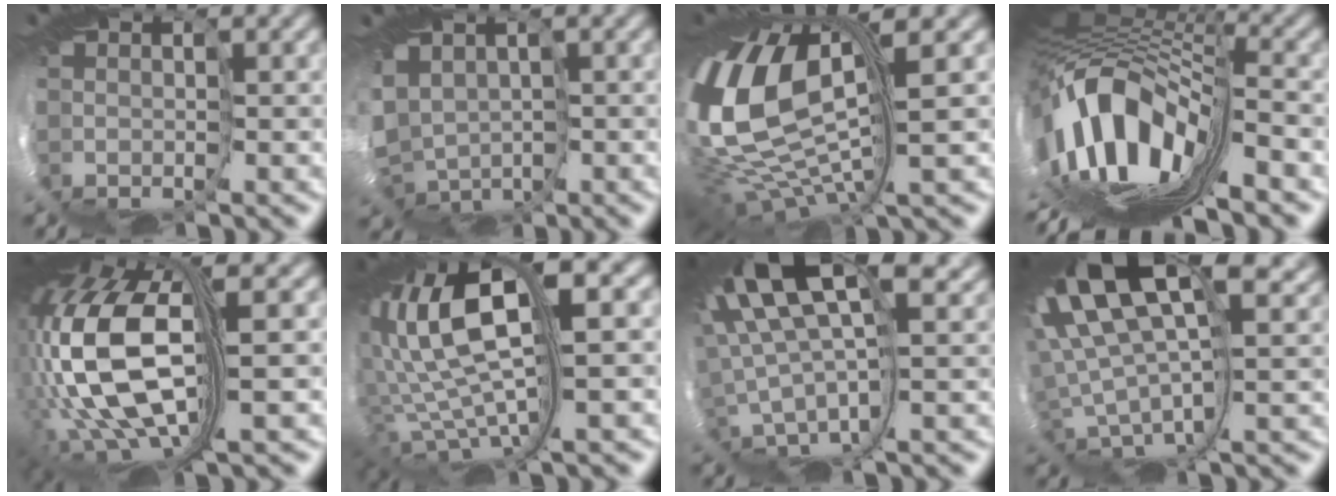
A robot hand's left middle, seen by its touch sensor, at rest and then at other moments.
{"total": 4.2, "force": [-1.6, 3.2, 2.3], "torque": [-0.101, -0.016, -0.004]}
{"total": 9.5, "force": [1.9, 2.8, 8.9], "torque": [-0.266, -0.004, 0.044]}
{"total": 11.5, "force": [-4.8, 3.5, 9.8], "torque": [-0.226, 0.017, -0.080]}
{"total": 12.2, "force": [-1.3, 3.6, 11.6], "torque": [-0.277, -0.018, -0.010]}
{"total": 10.3, "force": [2.7, 2.2, 9.7], "torque": [-0.254, 0.017, 0.064]}
{"total": 9.5, "force": [5.4, 1.5, 7.7], "torque": [-0.217, 0.012, 0.099]}
{"total": 11.7, "force": [5.8, 3.2, 9.6], "torque": [-0.242, 0.009, 0.119]}